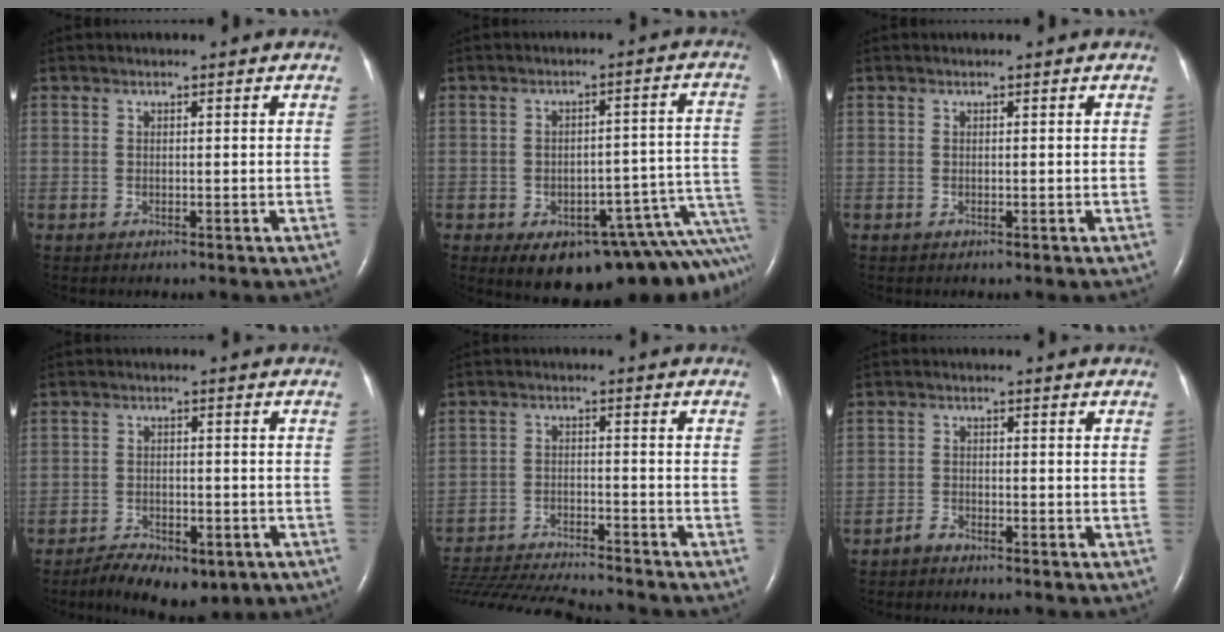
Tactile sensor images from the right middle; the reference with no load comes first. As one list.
[{"total": 17.7, "force": [-13.1, 6.6, 9.9], "torque": [-0.034, 0.057, -0.148]}, {"total": 0.0}, {"total": 9.3, "force": [-6.4, 4.4, 5.2], "torque": [-0.076, 0.005, -0.093]}, {"total": 17.9, "force": [-16.6, 1.0, 6.6], "torque": [-0.135, -0.035, -0.259]}, {"total": 1.5, "force": [-1.4, 0.3, 0.2], "torque": [-0.009, -0.001, -0.027]}]